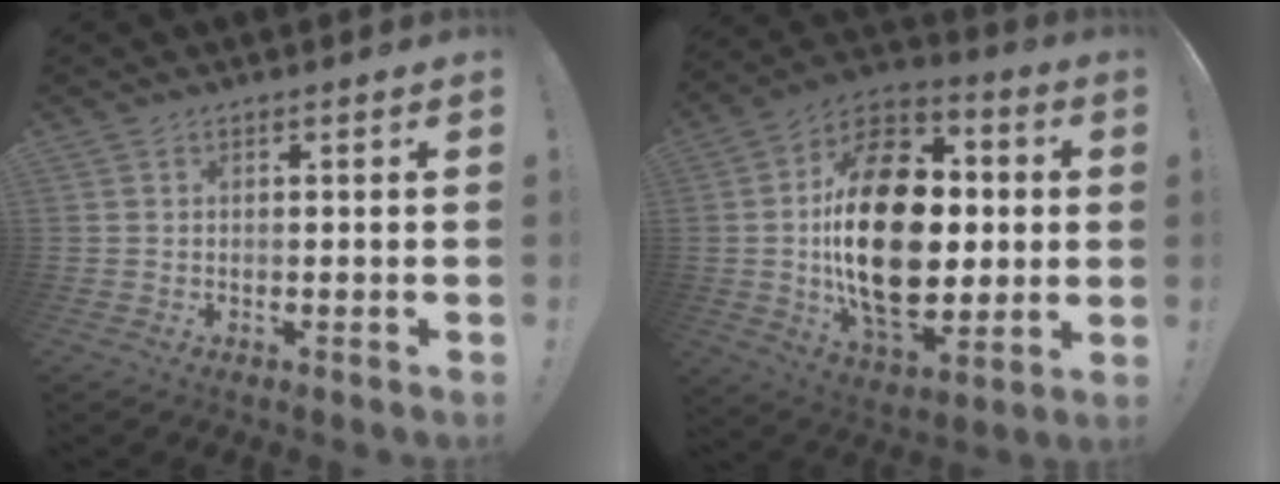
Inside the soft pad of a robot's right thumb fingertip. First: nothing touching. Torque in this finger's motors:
{"motor_torque": [0.26, 1.43, 2.77, 0.00, 0.78]}